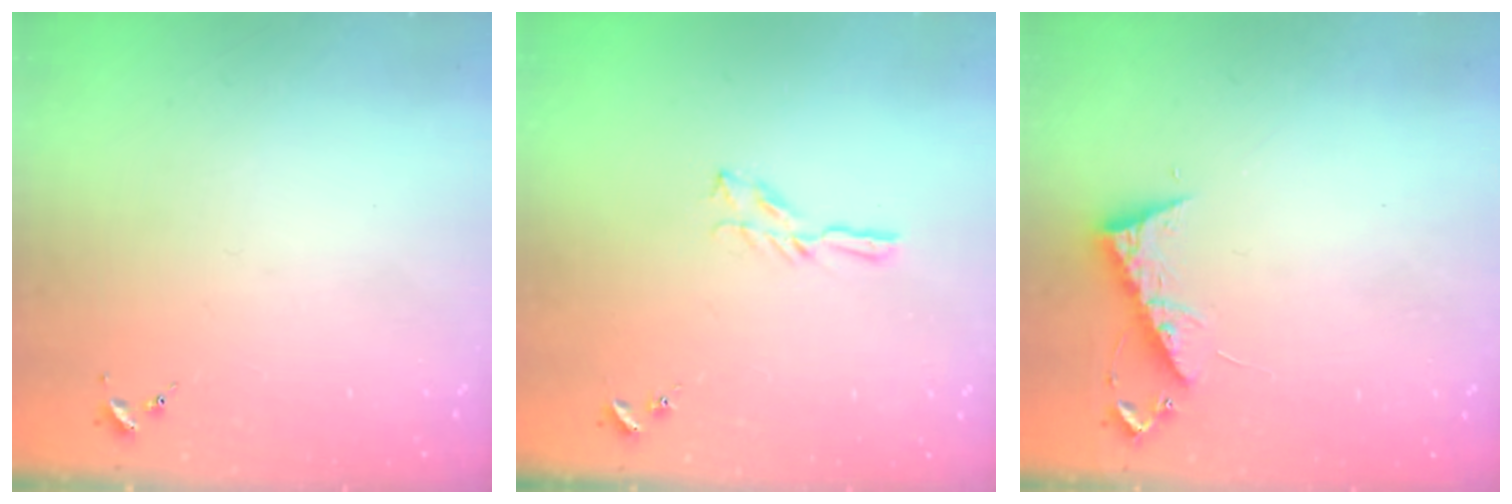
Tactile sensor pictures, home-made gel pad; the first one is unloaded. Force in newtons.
{"total": 5.1, "press": 5.1, "slide": 0.5}
{"total": 7.7, "press": 7.6, "slide": 0.6}